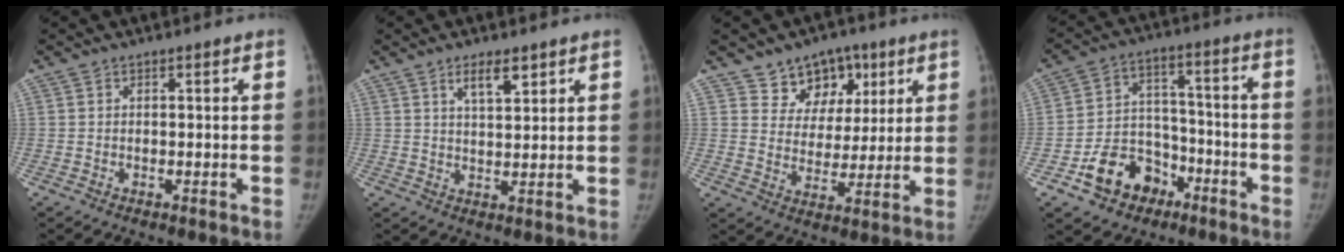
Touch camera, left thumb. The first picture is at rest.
{"total": 4.9, "force": [3.0, 1.7, 3.4], "torque": [-0.045, -0.020, 0.052]}
{"total": 10.5, "force": [6.2, 7.8, 3.1], "torque": [0.000, -0.027, 0.102]}
{"total": 12.5, "force": [-6.9, 9.1, 5.1], "torque": [-0.048, 0.065, -0.110]}